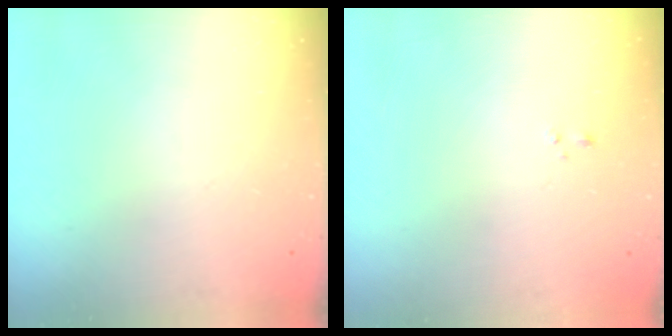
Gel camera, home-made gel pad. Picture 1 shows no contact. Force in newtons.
{"total": 0.8, "press": 0.6, "slide": 0.5}